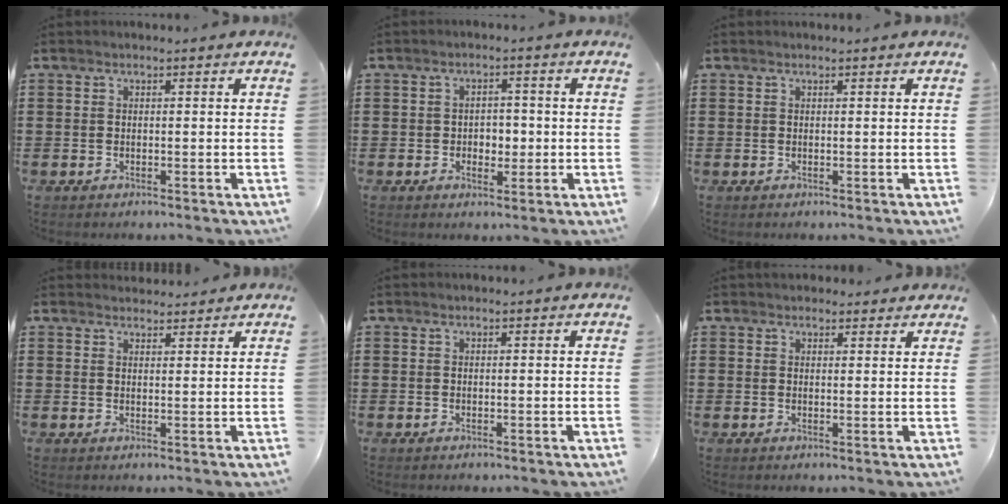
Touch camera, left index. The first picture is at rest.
{"total": 2.6, "force": [-0.5, 2.1, 1.5], "torque": [-0.028, 0.004, -0.017]}
{"total": 0.0}
{"total": 2.1, "force": [2.0, 0.4, -0.1], "torque": [-0.003, -0.001, 0.040]}
{"total": 0.0}
{"total": 2.0, "force": [1.9, 0.7, 0.1], "torque": [-0.006, 0.003, 0.037]}